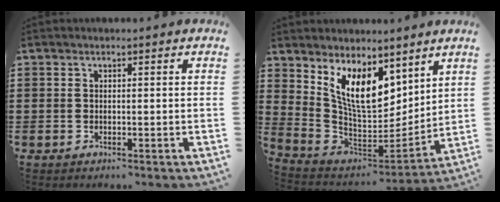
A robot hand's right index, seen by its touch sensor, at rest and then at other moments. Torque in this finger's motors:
{"motor_torque": [1.15, 0.99, 1.05, 0.21]}